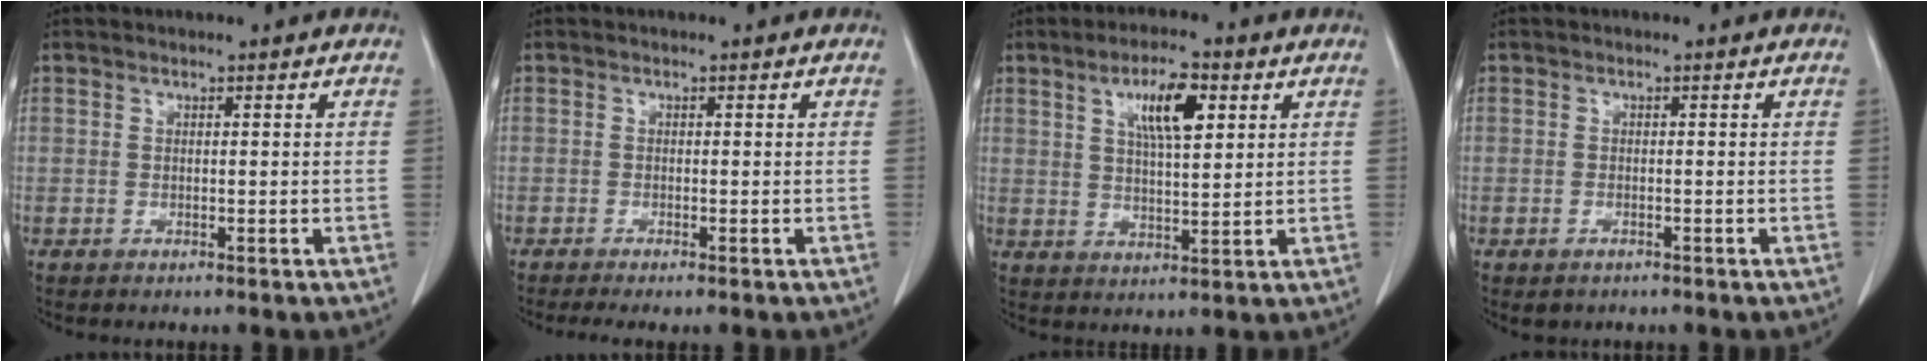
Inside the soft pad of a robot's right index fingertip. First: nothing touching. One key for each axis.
{"total": 2.8, "fx": -2.2, "fy": 0.1, "fz": 1.7, "tx": -0.023, "ty": -0.006, "tz": -0.033}
{"total": 7.7, "fx": 3.2, "fy": 2.0, "fz": 6.7, "tx": -0.119, "ty": 0.004, "tz": 0.057}
{"total": 1.1, "fx": -0.6, "fy": 0.6, "fz": 0.6, "tx": -0.012, "ty": 0.000, "tz": 0.000}